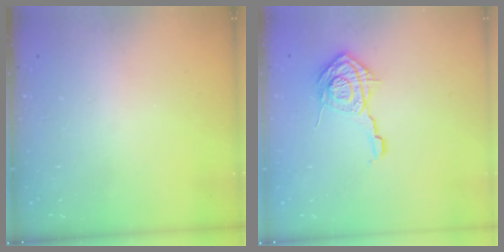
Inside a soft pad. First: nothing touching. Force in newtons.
{"total": 14.9, "press": 14.9, "slide": 0.5}